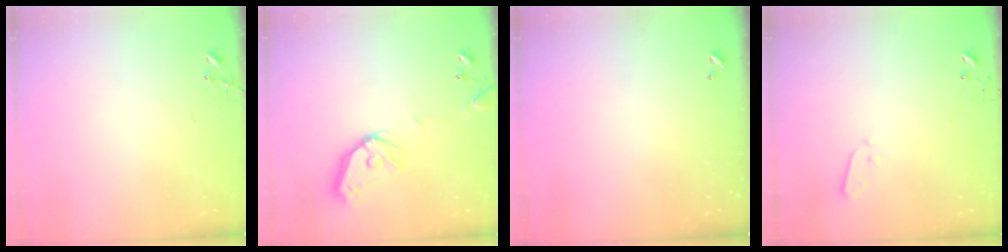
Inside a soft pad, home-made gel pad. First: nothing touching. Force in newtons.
{"total": 13.4, "press": 13.2, "slide": 2.1}
{"total": 0.0}
{"total": 2.9, "press": 2.9, "slide": 0.4}